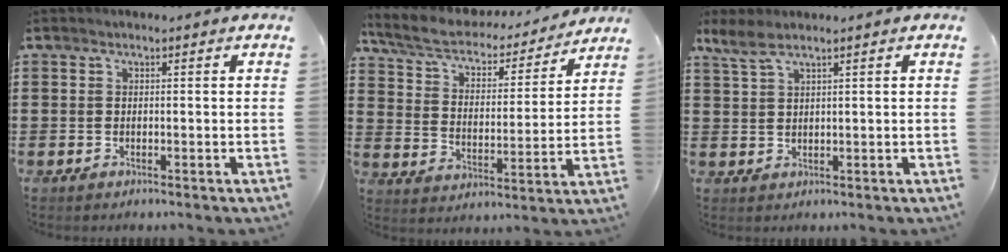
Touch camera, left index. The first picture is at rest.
{"total": 6.2, "force": [5.5, 1.5, 2.5], "torque": [-0.075, -0.034, 0.091]}
{"total": 3.0, "force": [2.0, 0.5, 2.1], "torque": [-0.048, 0.002, 0.038]}